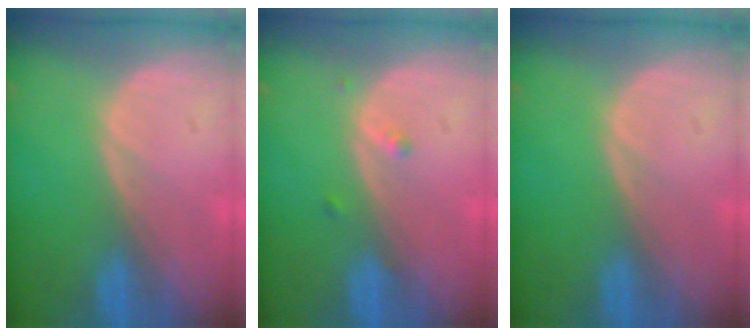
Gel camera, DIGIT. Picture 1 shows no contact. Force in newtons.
{"total": 1.3, "press": 1.1, "slide": 0.7}
{"total": 0.0}